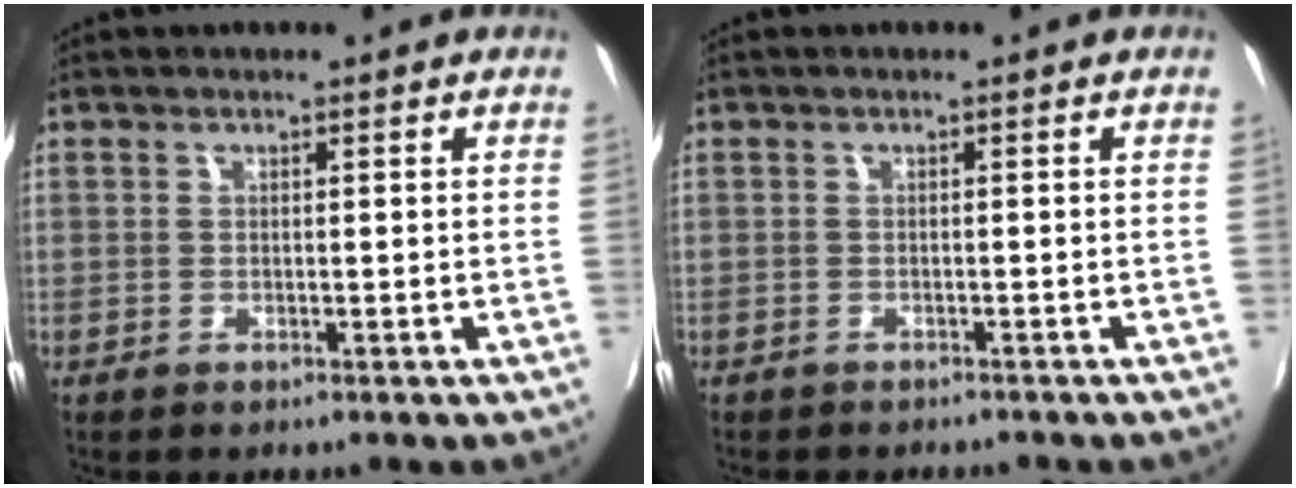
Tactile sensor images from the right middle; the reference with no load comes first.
{"total": 2.3, "force": [-2.1, 0.6, 0.6], "torque": [-0.019, -0.013, -0.031]}